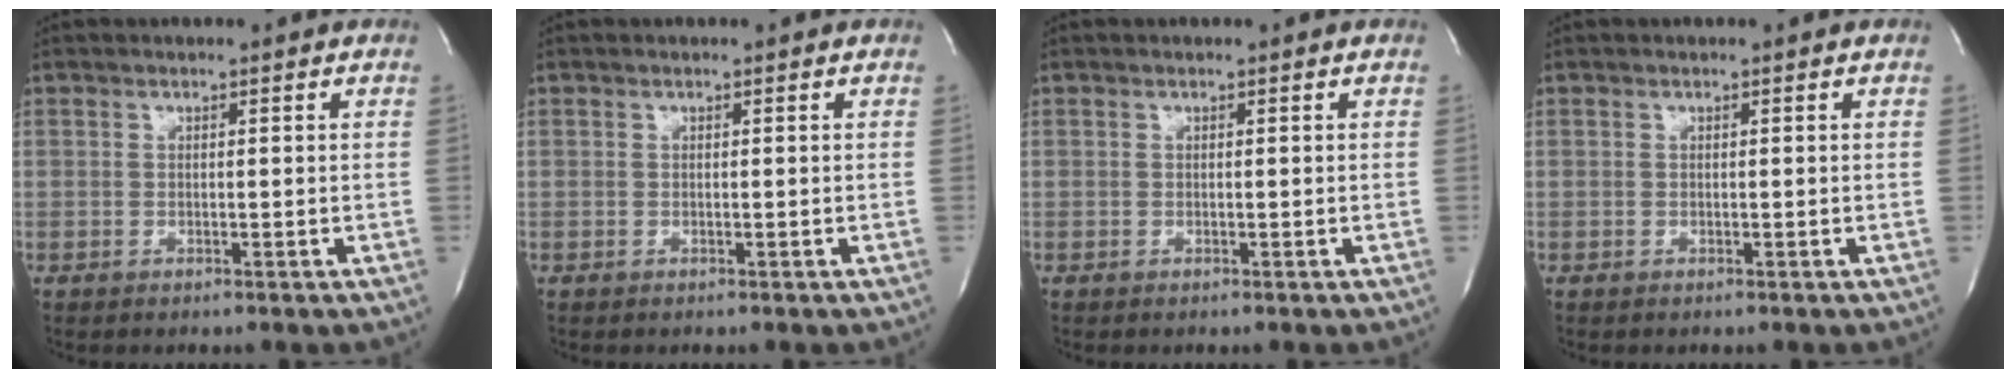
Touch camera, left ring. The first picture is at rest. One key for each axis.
{"total": 0.0}
{"total": 0.0}
{"total": 0.0}